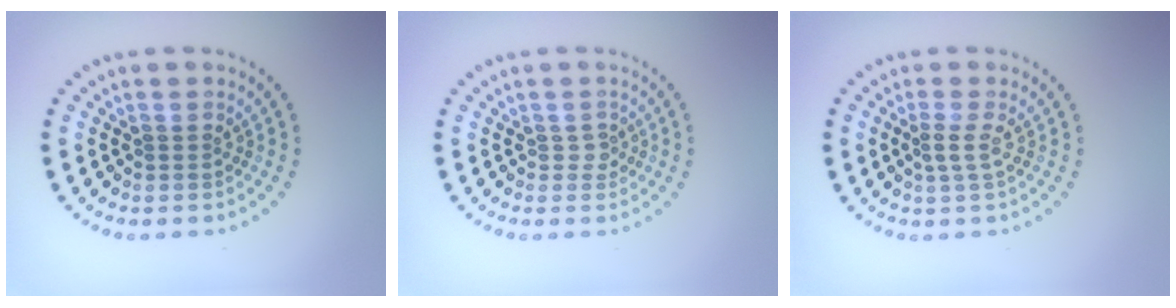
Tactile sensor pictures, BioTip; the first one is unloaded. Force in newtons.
{"total": 0.9, "press": 0.7, "slide": 0.6}
{"total": 1.4, "press": 1.0, "slide": 1.0}